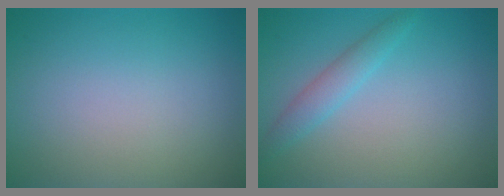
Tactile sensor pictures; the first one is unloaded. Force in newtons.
{"total": 1.9, "press": 1.9, "slide": 0.1}